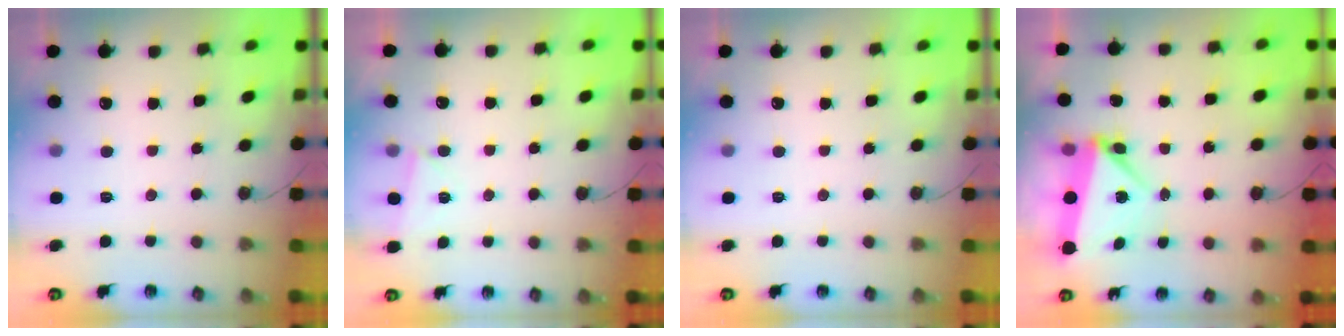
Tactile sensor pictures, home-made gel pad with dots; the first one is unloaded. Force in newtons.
{"total": 2.7, "press": 2.7, "slide": 0.3}
{"total": 0.0}
{"total": 6.9, "press": 4.8, "slide": 4.9}